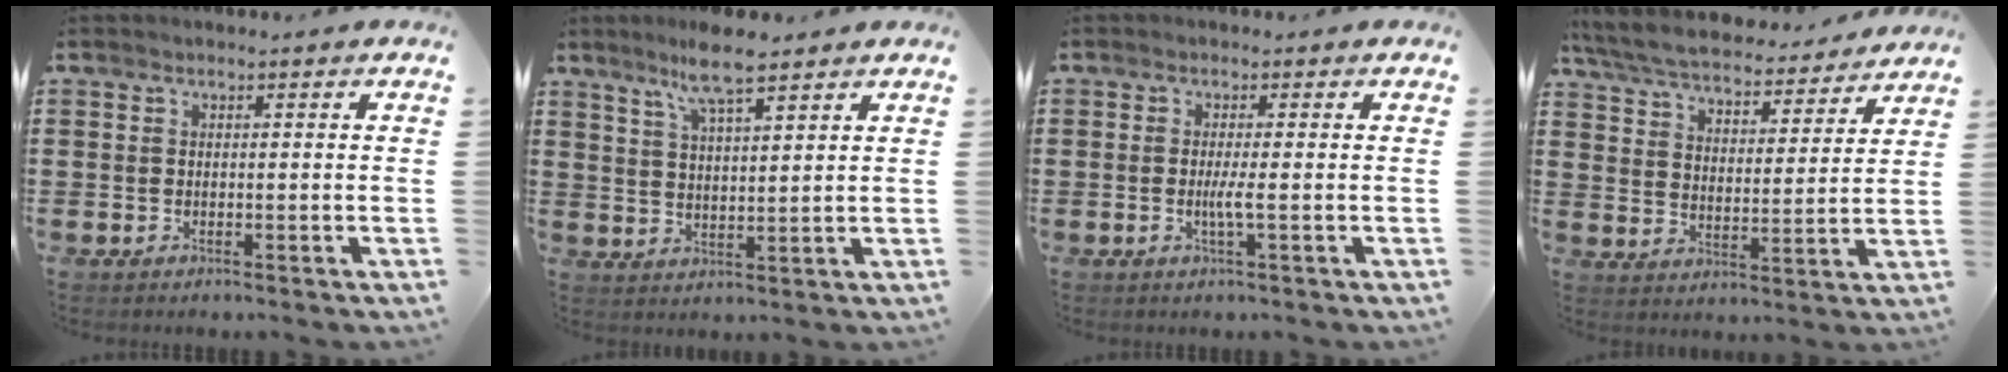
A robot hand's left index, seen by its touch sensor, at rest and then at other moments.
{"total": 6.3, "force": [4.9, 0.6, 3.9], "torque": [-0.089, -0.003, 0.088]}
{"total": 2.5, "force": [-0.3, -0.2, 2.5], "torque": [-0.044, -0.006, -0.007]}
{"total": 5.8, "force": [5.5, 0.4, 1.6], "torque": [-0.057, -0.035, 0.091]}